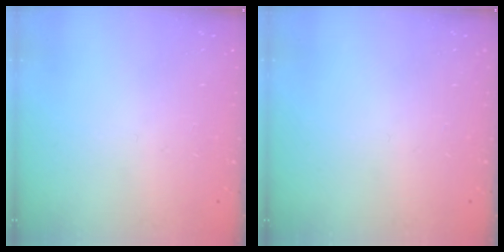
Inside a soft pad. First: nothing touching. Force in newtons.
{"total": 0.0}